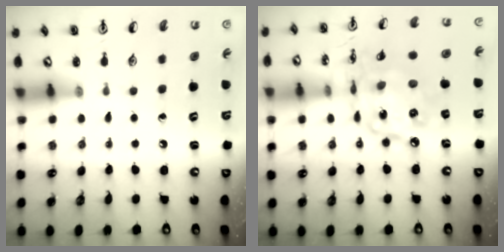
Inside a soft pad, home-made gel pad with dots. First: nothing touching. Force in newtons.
{"total": 16.0, "press": 16.0, "slide": 1.4}